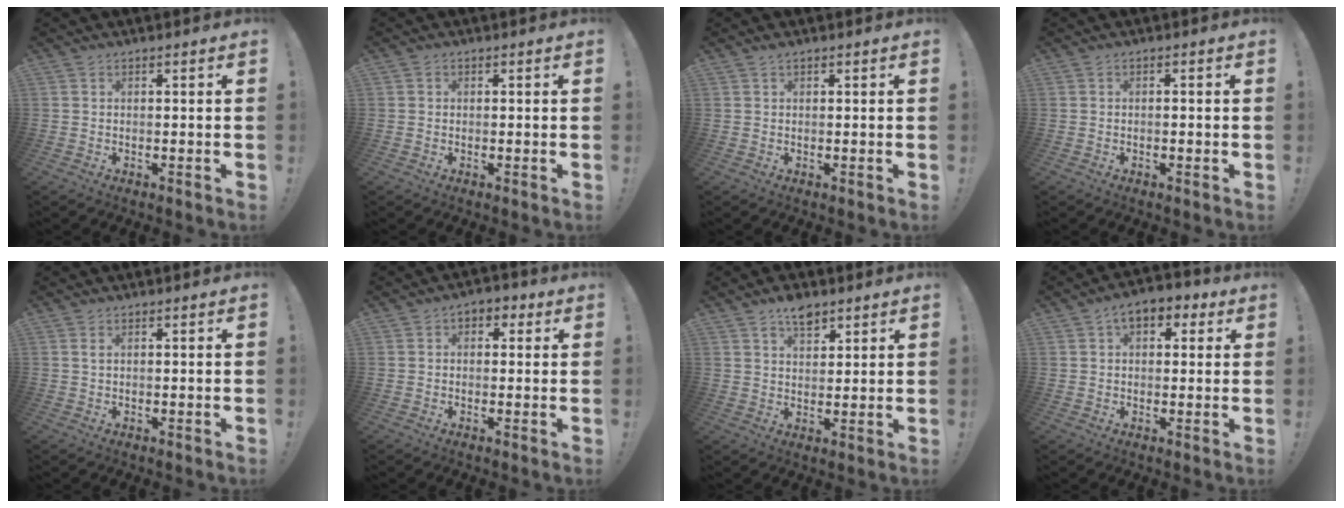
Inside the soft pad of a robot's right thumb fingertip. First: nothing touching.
{"total": 0.7, "force": [0.0, 0.7, 0.1], "torque": [-0.002, 0.004, 0.001]}
{"total": 0.9, "force": [0.7, 0.3, 0.3], "torque": [0.002, -0.003, 0.012]}
{"total": 0.8, "force": [-0.5, 0.2, 0.6], "torque": [-0.010, 0.002, -0.008]}
{"total": 0.8, "force": [0.3, 0.2, 0.7], "torque": [-0.010, 0.000, 0.004]}
{"total": 3.4, "force": [0.5, 2.8, 1.9], "torque": [-0.014, 0.003, 0.005]}
{"total": 6.6, "force": [4.8, 3.3, 3.2], "torque": [-0.037, -0.026, 0.083]}
{"total": 7.3, "force": [3.0, 4.4, 4.9], "torque": [-0.060, -0.004, 0.052]}